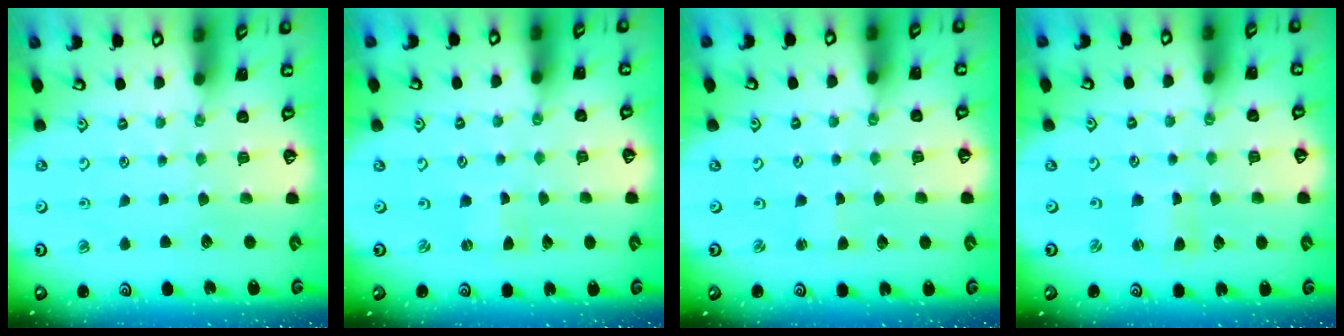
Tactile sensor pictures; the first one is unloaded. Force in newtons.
{"total": 0.0}
{"total": 0.8, "press": 0.8, "slide": 0.1}
{"total": 0.6, "press": 0.5, "slide": 0.2}